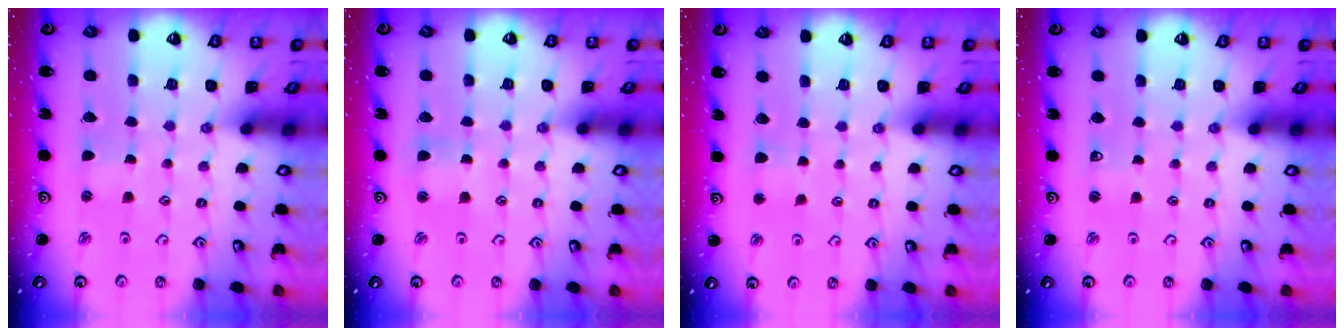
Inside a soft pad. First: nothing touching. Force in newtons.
{"total": 1.7, "press": 1.6, "slide": 0.4}
{"total": 2.4, "press": 2.4, "slide": 0.5}
{"total": 2.1, "press": 2.0, "slide": 0.4}